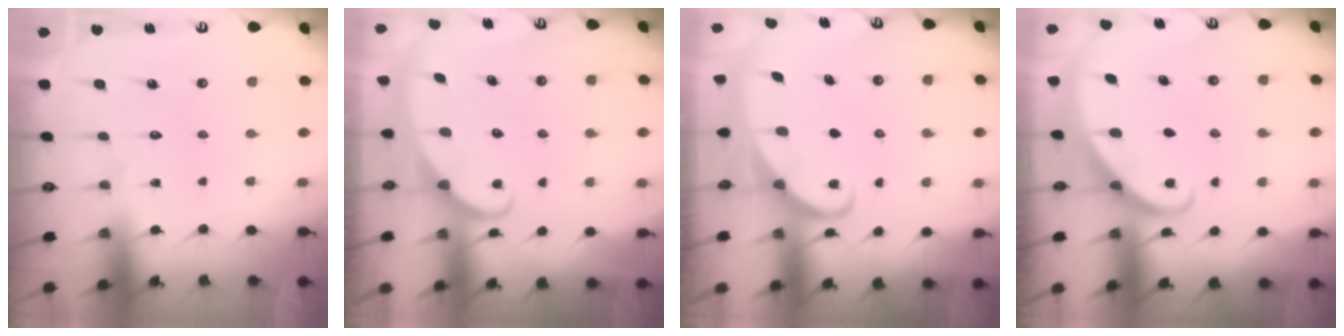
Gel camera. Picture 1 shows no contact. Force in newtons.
{"total": 2.4, "press": 2.4, "slide": 0.4}
{"total": 2.0, "press": 2.0, "slide": 0.3}
{"total": 2.7, "press": 2.7, "slide": 0.2}